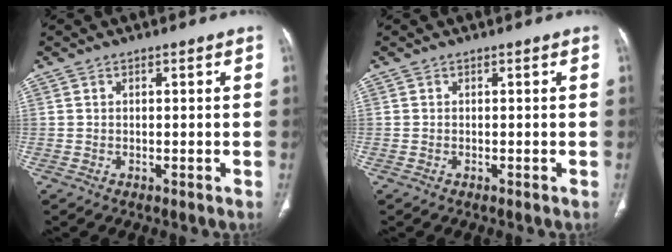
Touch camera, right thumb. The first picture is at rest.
{"total": 0.0}